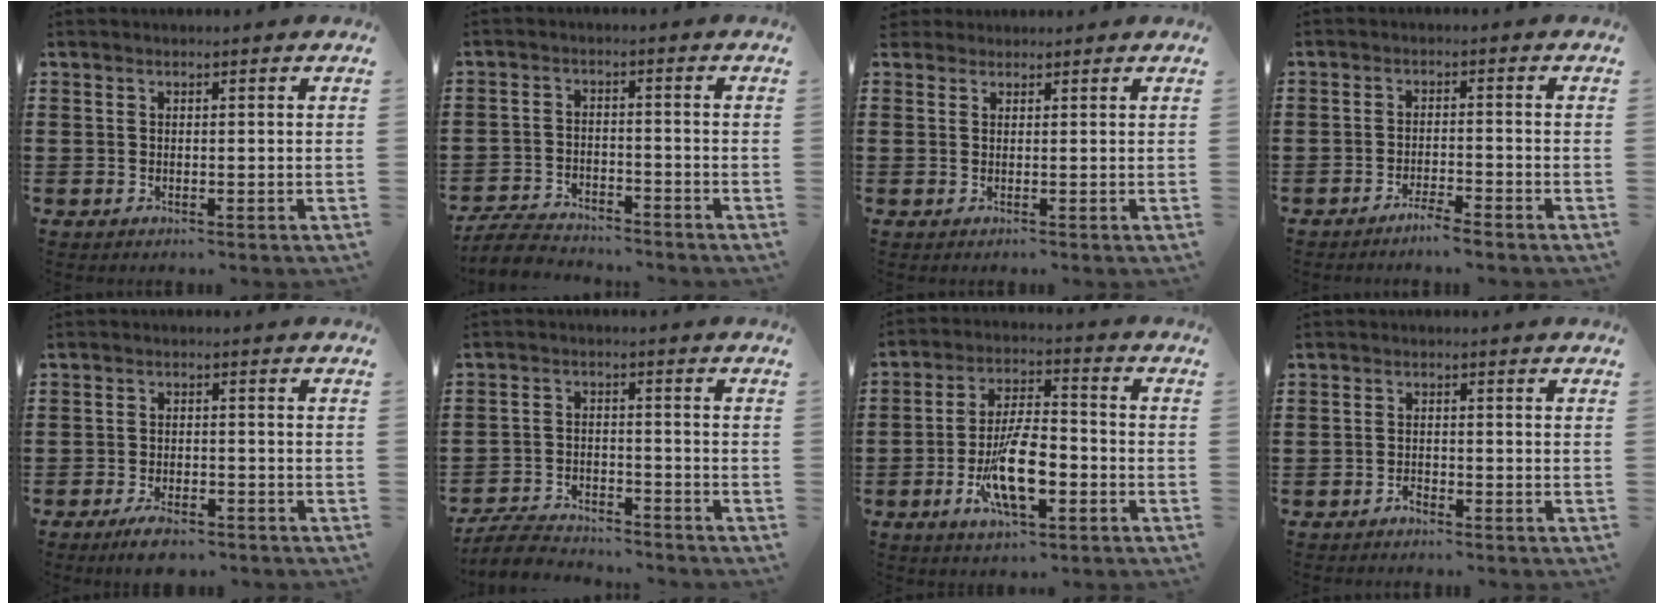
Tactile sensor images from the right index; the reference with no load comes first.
{"total": 5.3, "force": [-5.1, 1.0, 1.0], "torque": [-0.035, 0.003, -0.107]}
{"total": 1.3, "force": [1.0, 0.7, -0.2], "torque": [0.002, 0.005, 0.021]}
{"total": 2.7, "force": [-2.5, -0.2, 1.0], "torque": [-0.018, 0.004, -0.048]}
{"total": 3.2, "force": [-2.8, 0.7, 1.4], "torque": [-0.024, 0.009, -0.055]}
{"total": 5.4, "force": [-5.2, 1.0, 1.1], "torque": [-0.036, 0.004, -0.107]}
{"total": 11.2, "force": [-3.8, 4.2, 9.7], "torque": [-0.193, -0.002, -0.066]}
{"total": 1.3, "force": [-1.2, 0.4, 0.3], "torque": [-0.009, 0.002, -0.025]}